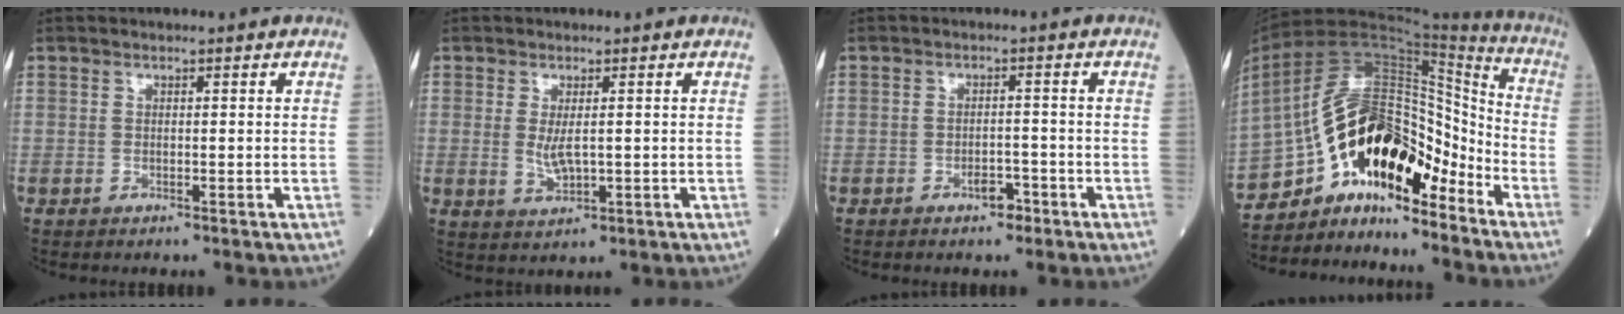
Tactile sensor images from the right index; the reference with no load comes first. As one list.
[{"total": 3.2, "force": [0.2, 1.1, 3.0], "torque": [-0.061, -0.008, 0.008]}, {"total": 2.3, "force": [-1.5, 1.2, 1.3], "torque": [-0.018, 0.004, -0.022]}, {"total": 18.0, "force": [-12.3, 6.5, 11.5], "torque": [-0.208, 0.054, -0.216]}]